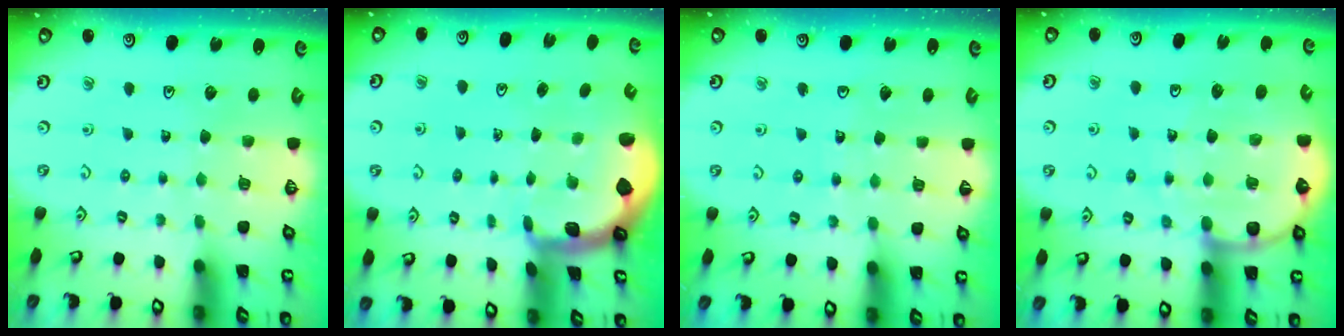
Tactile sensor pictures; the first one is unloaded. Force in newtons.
{"total": 1.5, "press": 1.5, "slide": 0.4}
{"total": 2.9, "press": 2.9, "slide": 0.4}
{"total": 9.3, "press": 9.1, "slide": 2.1}